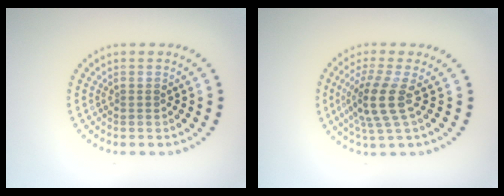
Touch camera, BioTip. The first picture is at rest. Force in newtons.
{"total": 3.8, "press": 2.9, "slide": 2.5}